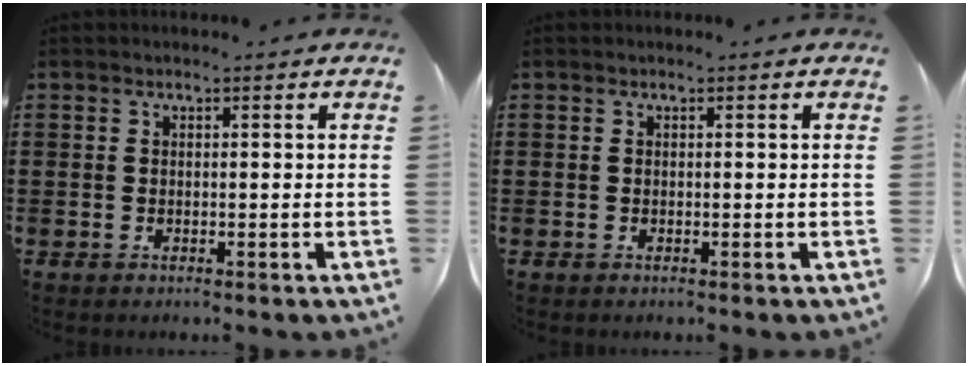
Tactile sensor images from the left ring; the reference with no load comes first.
{"total": 0.0}